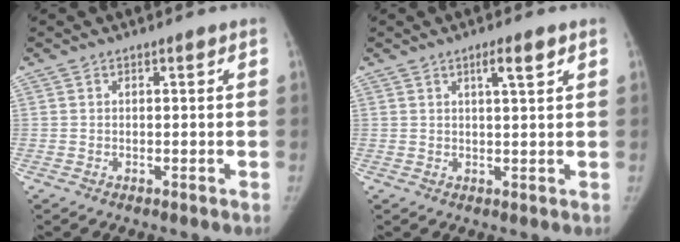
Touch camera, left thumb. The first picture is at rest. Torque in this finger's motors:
{"motor_torque": [-0.03, -0.38, 0.59, -0.64, 0.08]}